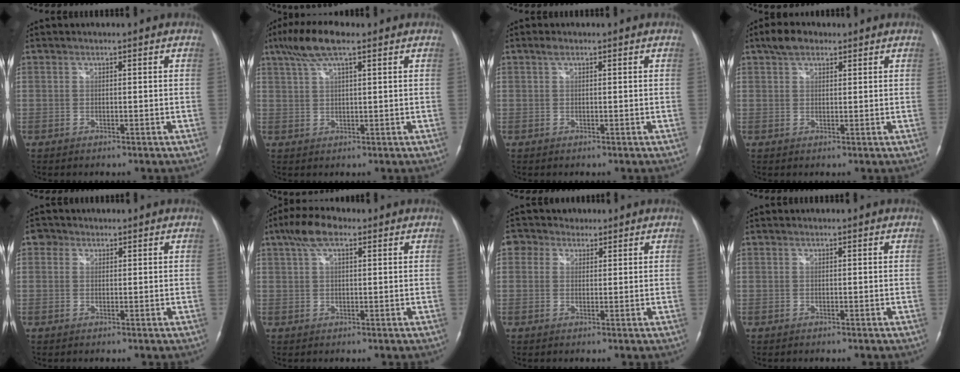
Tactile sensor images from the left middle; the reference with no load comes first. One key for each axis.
{"total": 6.9, "fx": 4.4, "fy": 1.2, "fz": 5.2, "tx": -0.112, "ty": 0.023, "tz": 0.081}
{"total": 0.8, "fx": 0.5, "fy": 0.3, "fz": 0.6, "tx": -0.011, "ty": 0.011, "tz": 0.008}
{"total": 3.6, "fx": 2.5, "fy": 1.9, "fz": 1.8, "tx": -0.039, "ty": 0.016, "tz": 0.044}
{"total": 1.8, "fx": 0.9, "fy": 1.5, "fz": 0.3, "tx": 0.001, "ty": 0.007, "tz": 0.009}
{"total": 5.5, "fx": 3.1, "fy": 1.9, "fz": 4.2, "tx": -0.089, "ty": 0.025, "tz": 0.056}
{"total": 3.5, "fx": 1.8, "fy": 2.9, "fz": 0.7, "tx": -0.022, "ty": 0.025, "tz": 0.033}
{"total": 0.0}